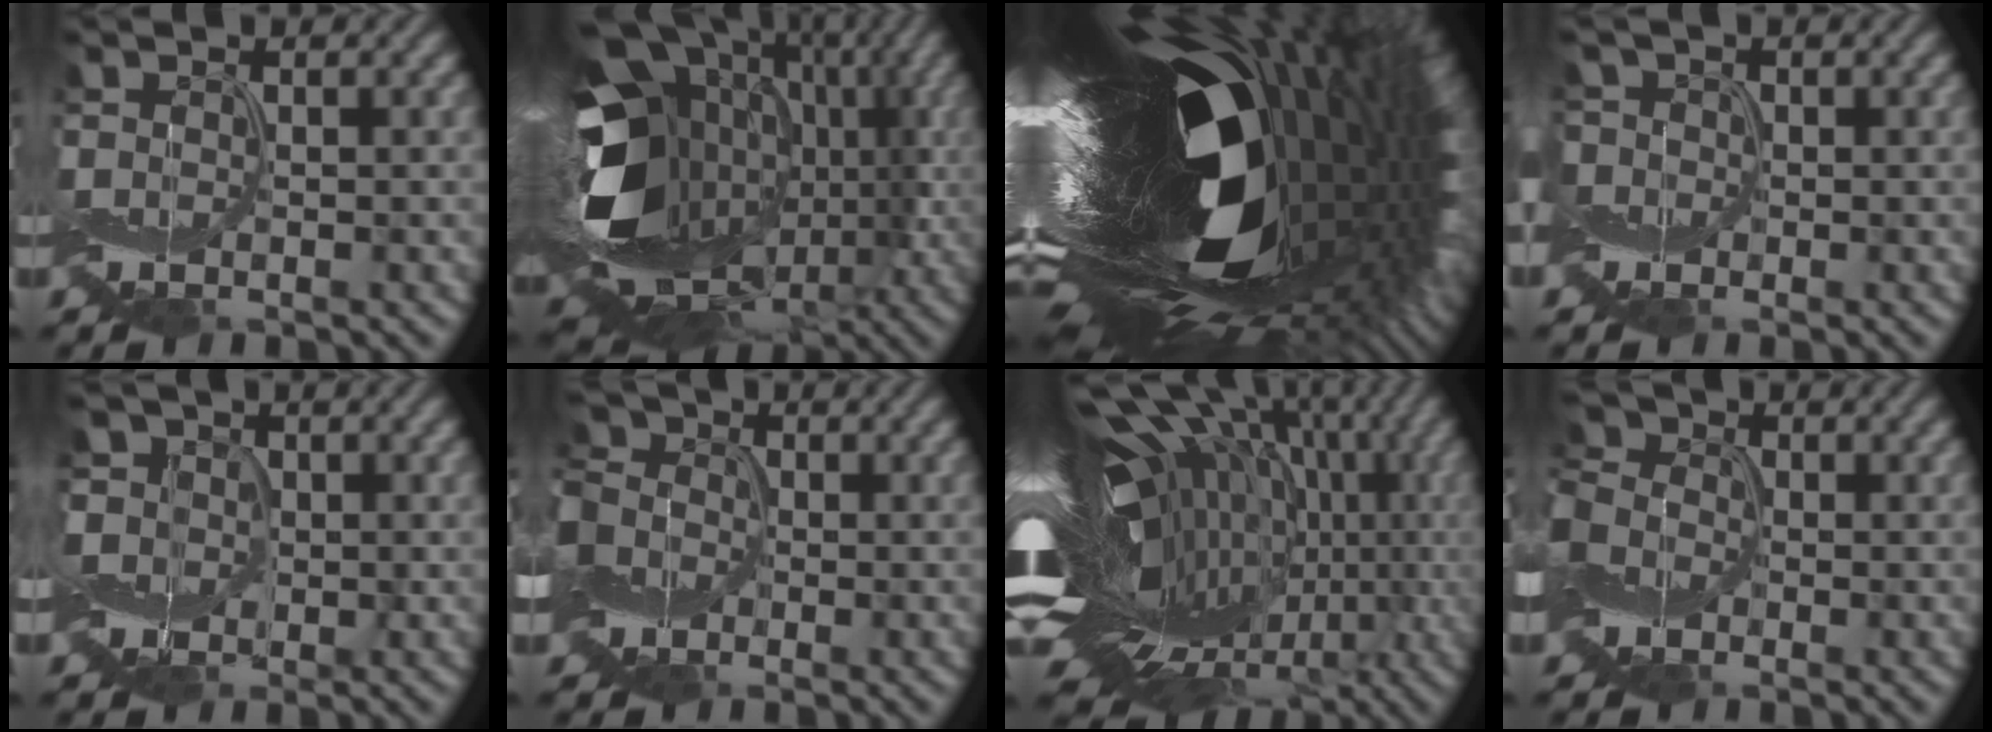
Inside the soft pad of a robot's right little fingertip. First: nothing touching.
{"total": 17.6, "force": [-0.2, 13.0, 11.8], "torque": [-0.211, -0.025, 0.019]}
{"total": 22.5, "force": [0.6, 9.8, 20.2], "torque": [-0.356, -0.036, -0.005]}
{"total": 3.6, "force": [0.1, 3.2, 1.8], "torque": [-0.045, 0.009, -0.010]}
{"total": 4.3, "force": [1.3, 3.8, 1.6], "torque": [-0.048, 0.005, 0.011]}
{"total": 10.6, "force": [-2.4, 8.9, 5.2], "torque": [-0.123, -0.001, -0.089]}
{"total": 20.3, "force": [1.8, 11.9, 16.4], "torque": [-0.247, 0.032, 0.033]}
{"total": 8.5, "force": [-2.3, 6.8, 4.5], "torque": [-0.113, -0.005, -0.070]}